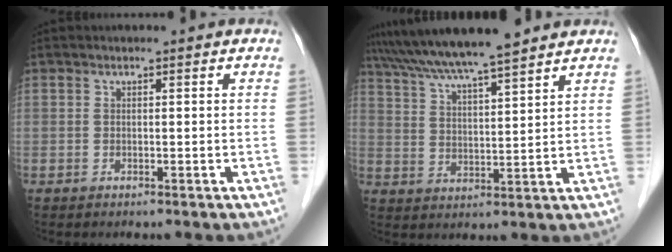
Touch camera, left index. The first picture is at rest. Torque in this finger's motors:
{"motor_torque": [0.68, -0.80, 0.99, 0.21]}